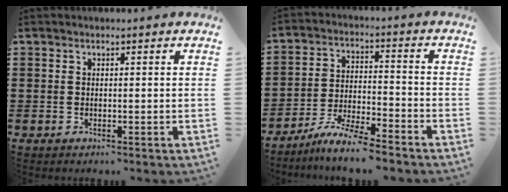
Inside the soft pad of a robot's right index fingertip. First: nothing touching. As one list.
[{"total": 6.9, "force": [-6.4, 0.0, 2.7], "torque": [-0.060, -0.006, -0.123]}]